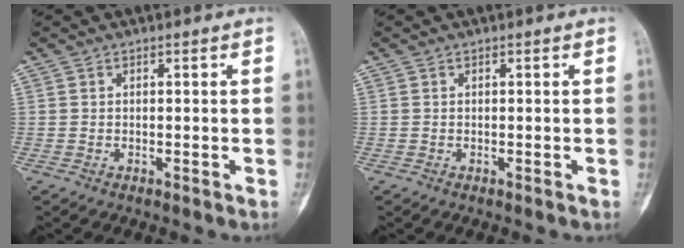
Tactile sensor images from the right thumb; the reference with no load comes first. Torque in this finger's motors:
{"motor_torque": [0.00, 0.00, 0.09, -0.09, 0.00]}